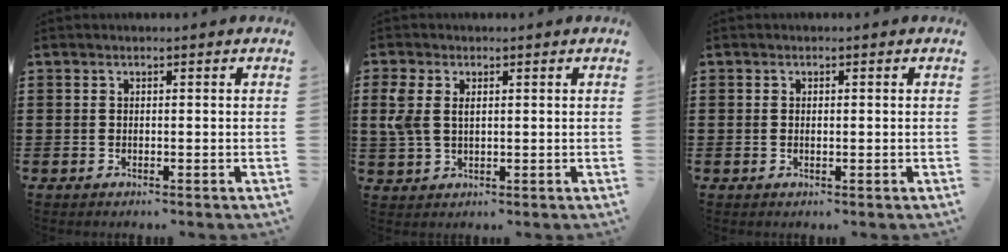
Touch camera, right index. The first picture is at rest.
{"total": 3.8, "force": [1.3, 2.4, 2.8], "torque": [-0.076, 0.004, 0.017]}
{"total": 0.6, "force": [0.0, 0.3, 0.5], "torque": [-0.011, 0.001, 0.001]}